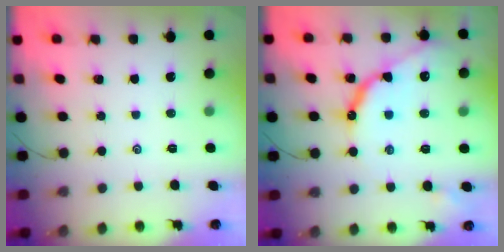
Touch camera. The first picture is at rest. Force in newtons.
{"total": 12.9, "press": 12.8, "slide": 0.8}